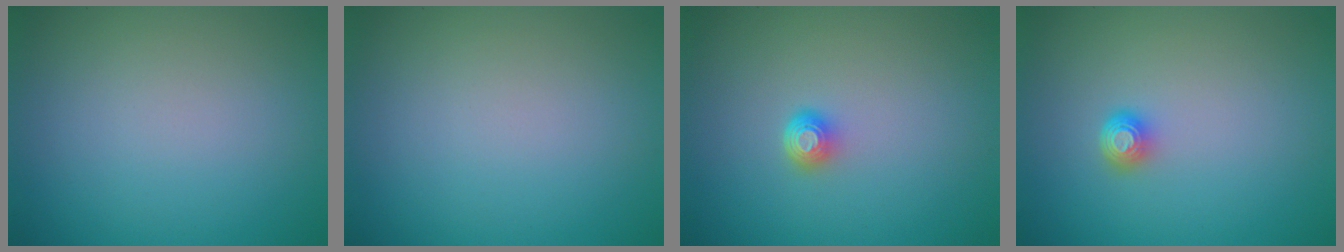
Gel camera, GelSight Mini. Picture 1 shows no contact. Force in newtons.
{"total": 0.0}
{"total": 1.6, "press": 1.2, "slide": 1.0}
{"total": 1.6, "press": 1.2, "slide": 1.2}